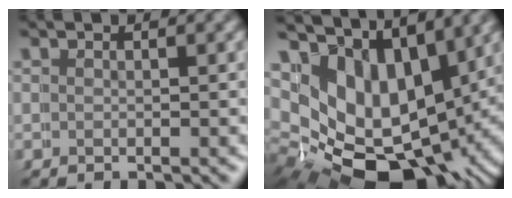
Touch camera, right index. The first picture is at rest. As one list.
[{"total": 15.4, "force": [-0.3, 11.4, 10.4], "torque": [-0.199, -0.054, 0.012]}]